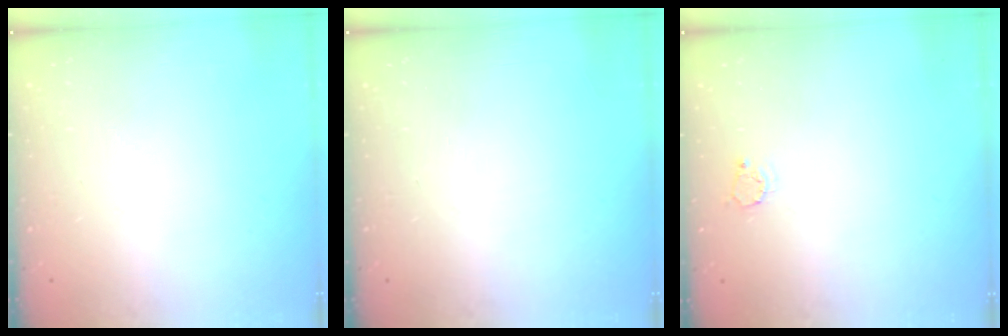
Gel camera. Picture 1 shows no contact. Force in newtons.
{"total": 0.0}
{"total": 2.6, "press": 2.6, "slide": 0.3}